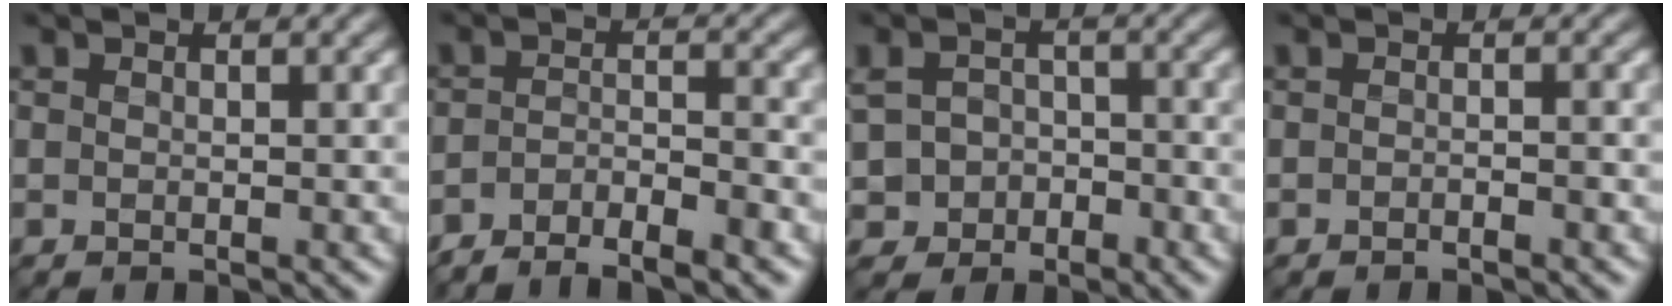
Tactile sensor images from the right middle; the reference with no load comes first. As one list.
[{"total": 4.6, "force": [-3.8, 0.7, 2.5], "torque": [-0.042, -0.002, -0.065]}, {"total": 3.1, "force": [-1.3, 2.7, 0.9], "torque": [-0.014, 0.005, -0.022]}, {"total": 1.1, "force": [-0.7, 0.1, 0.8], "torque": [-0.002, 0.004, -0.015]}]